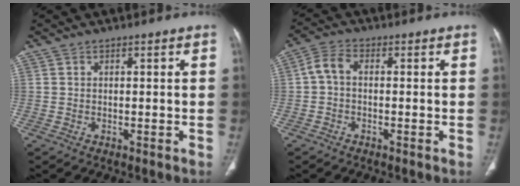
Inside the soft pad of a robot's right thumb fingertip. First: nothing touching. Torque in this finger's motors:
{"motor_torque": [0.27, 0.53, 0.33, -0.25, 0.15]}